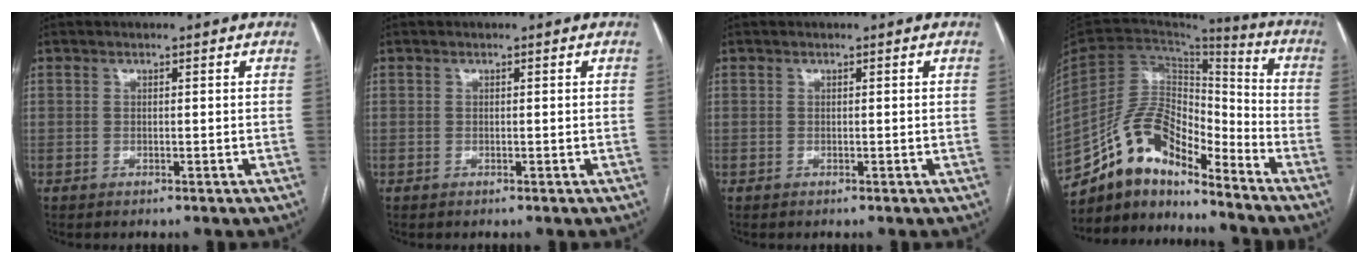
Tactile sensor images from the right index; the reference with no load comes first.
{"total": 0.0}
{"total": 0.0}
{"total": 14.5, "force": [-12.0, 4.7, 6.6], "torque": [-0.123, 0.041, -0.222]}